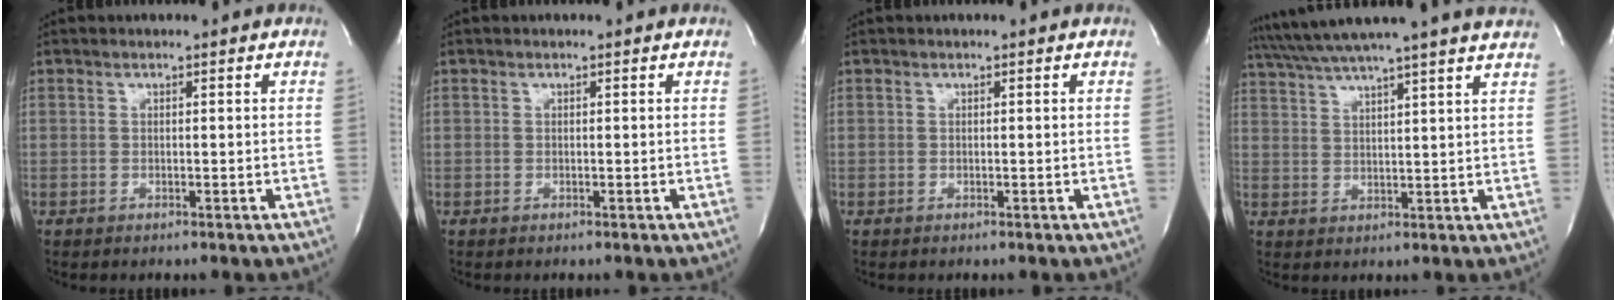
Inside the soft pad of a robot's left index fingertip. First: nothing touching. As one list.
[{"total": 0.0}, {"total": 0.0}, {"total": 17.7, "force": [15.8, -1.4, 7.9], "torque": [-0.147, 0.006, 0.216]}]